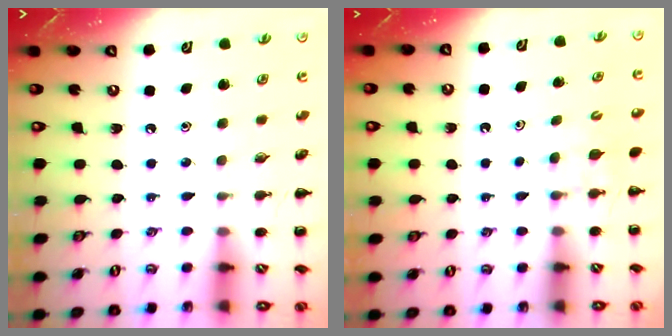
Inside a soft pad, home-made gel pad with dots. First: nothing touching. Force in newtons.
{"total": 2.6, "press": 2.4, "slide": 1.1}